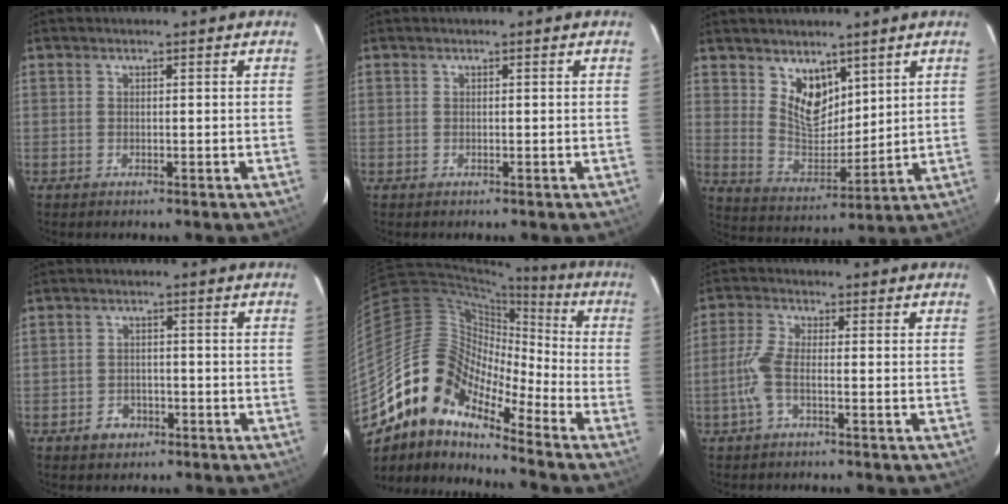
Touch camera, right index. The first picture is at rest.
{"total": 0.0}
{"total": 8.9, "force": [5.6, 5.2, 4.6], "torque": [-0.072, -0.004, 0.114]}
{"total": 3.6, "force": [-2.1, 2.8, 0.8], "torque": [-0.021, 0.007, -0.029]}
{"total": 14.9, "force": [-11.3, 6.3, 7.3], "torque": [-0.109, 0.010, -0.239]}
{"total": 4.7, "force": [-1.7, 1.0, 4.3], "torque": [-0.105, 0.003, -0.033]}